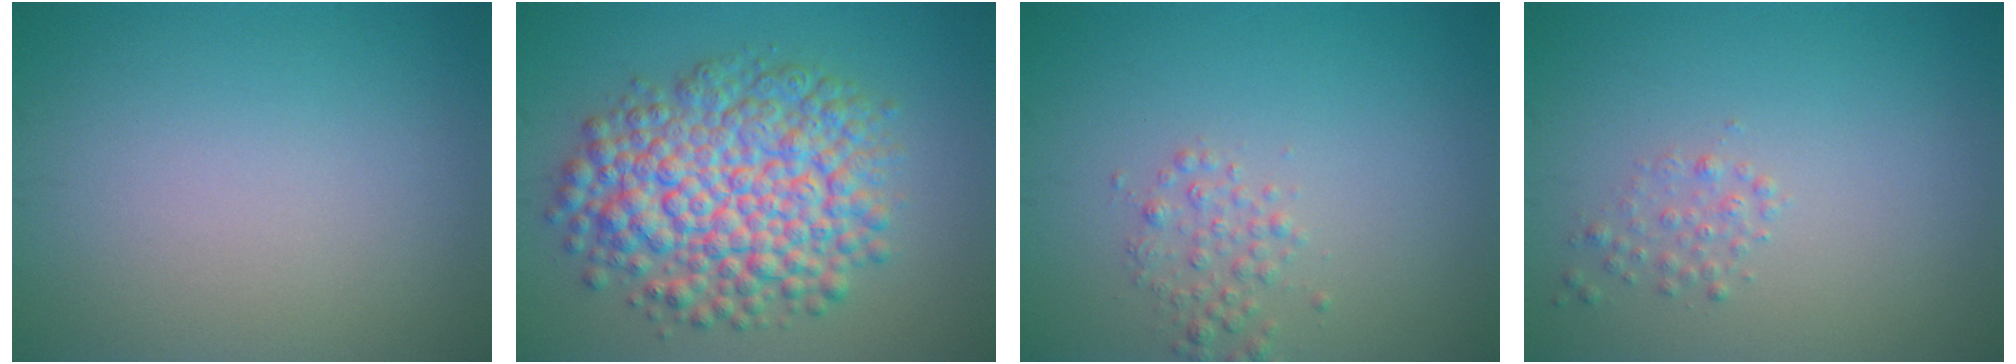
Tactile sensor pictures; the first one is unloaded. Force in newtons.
{"total": 9.5, "press": 9.5, "slide": 0.3}
{"total": 1.7, "press": 1.7, "slide": 0.0}
{"total": 1.1, "press": 1.1, "slide": 0.0}